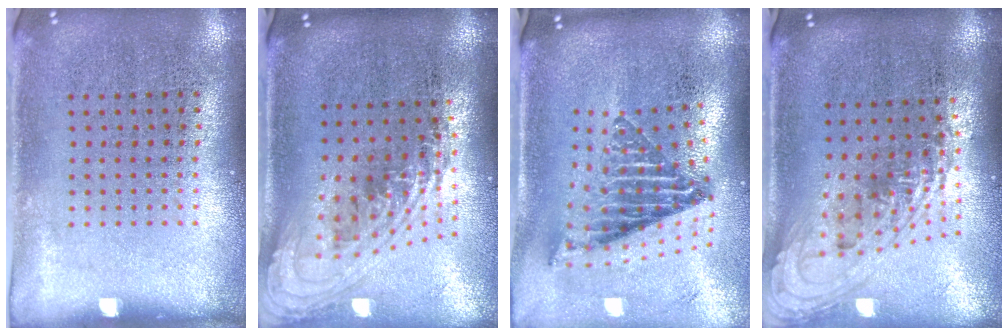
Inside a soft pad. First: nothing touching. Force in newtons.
{"total": 2.3, "press": 1.7, "slide": 1.6}
{"total": 2.3, "press": 1.5, "slide": 1.7}
{"total": 1.8, "press": 1.4, "slide": 1.2}